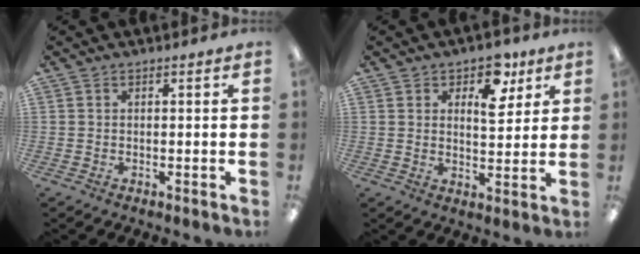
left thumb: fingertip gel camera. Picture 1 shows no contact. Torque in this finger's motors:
{"motor_torque": [-0.05, 0.34, -0.32, 0.23, 0.02]}